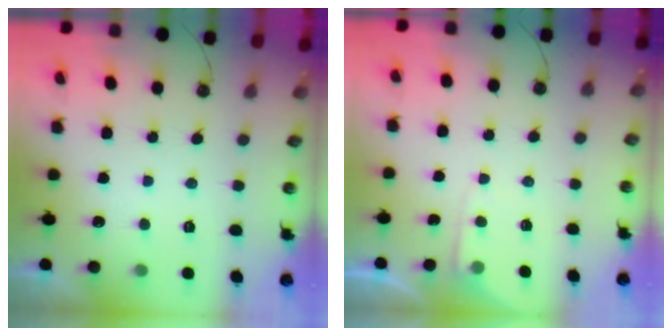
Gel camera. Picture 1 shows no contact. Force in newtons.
{"total": 3.8, "press": 3.8, "slide": 0.5}